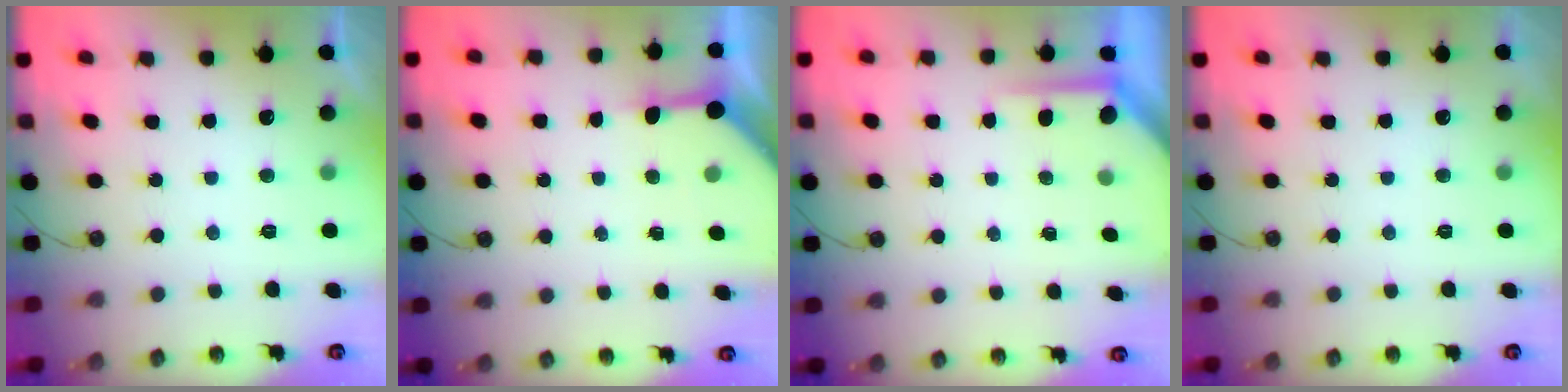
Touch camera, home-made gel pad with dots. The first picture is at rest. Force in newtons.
{"total": 5.0, "press": 5.0, "slide": 0.2}
{"total": 3.2, "press": 3.2, "slide": 0.4}
{"total": 0.0}